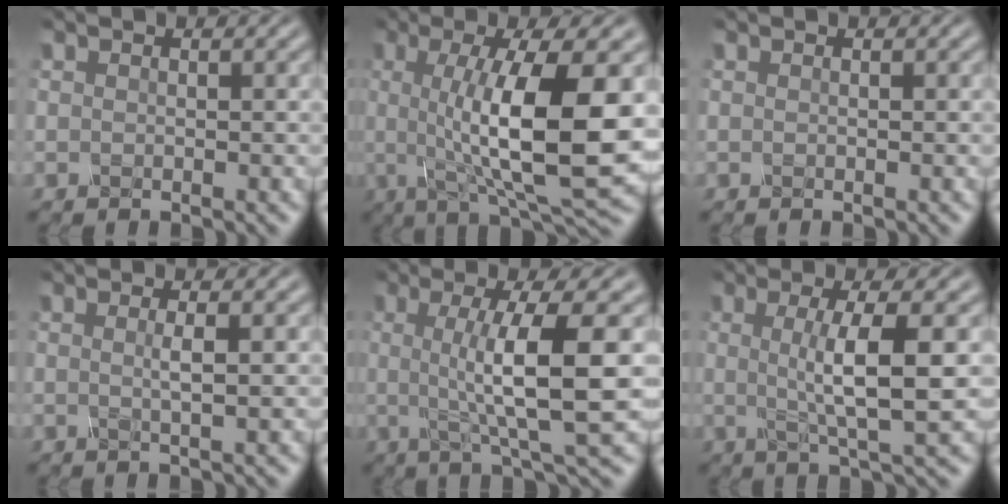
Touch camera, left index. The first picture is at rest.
{"total": 11.8, "force": [0.1, 3.0, 11.4], "torque": [-0.163, -0.003, 0.002]}
{"total": 0.0}
{"total": 1.8, "force": [0.2, 0.4, 1.7], "torque": [-0.030, 0.002, -0.004]}
{"total": 8.3, "force": [0.4, 1.6, 8.1], "torque": [-0.119, 0.003, 0.006]}
{"total": 5.8, "force": [0.4, 1.1, 5.7], "torque": [-0.096, 0.002, 0.004]}